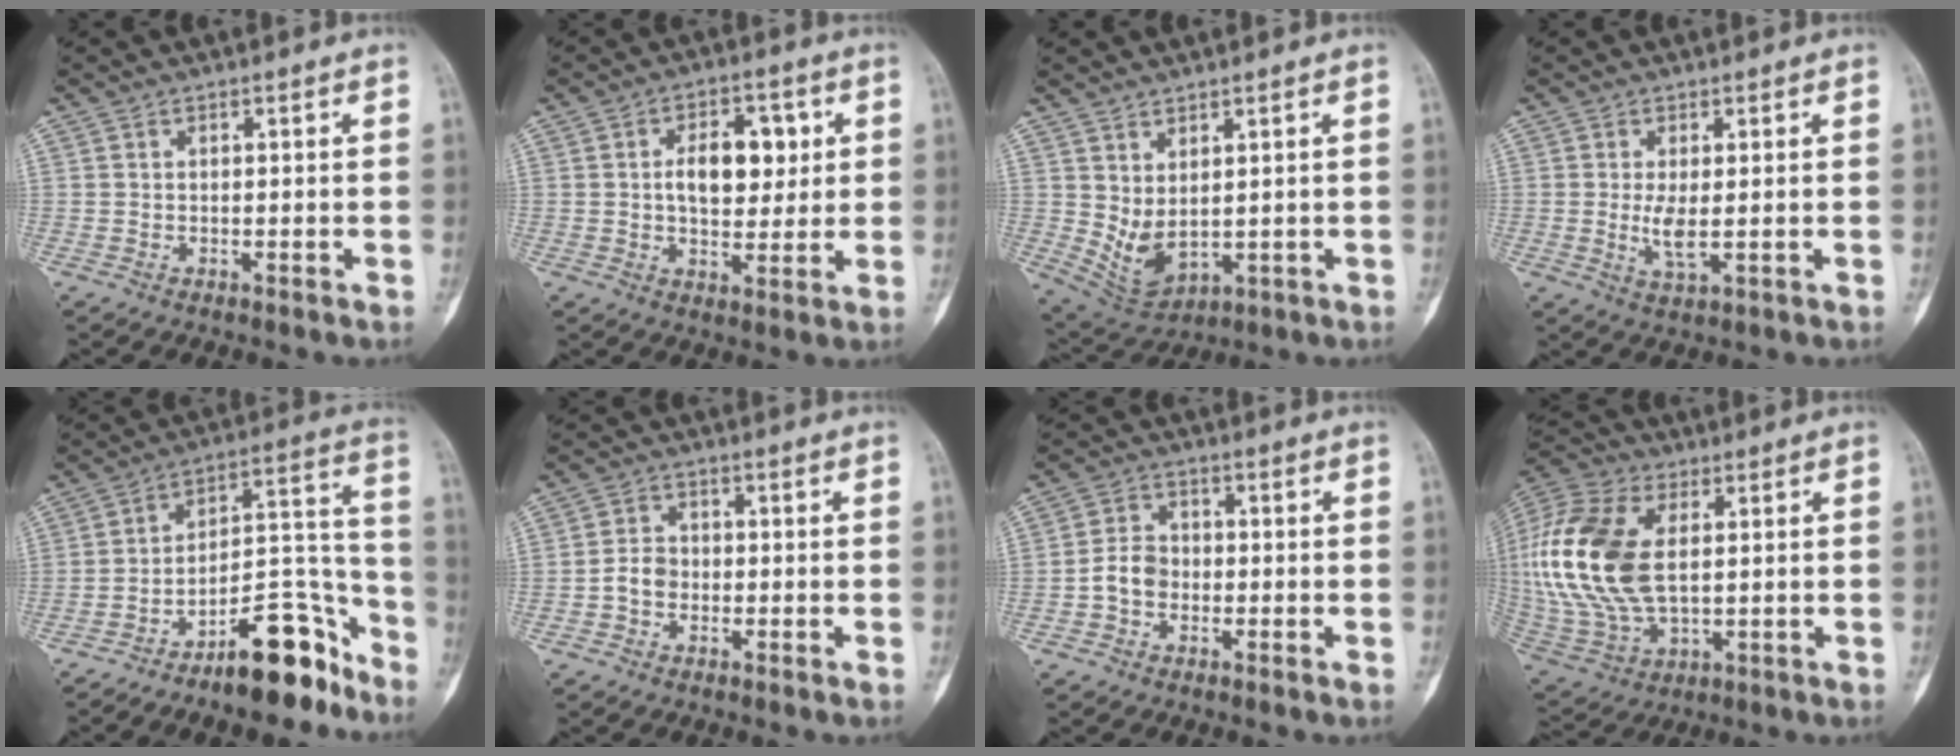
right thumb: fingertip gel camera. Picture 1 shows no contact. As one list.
[{"total": 10.2, "force": [1.9, 6.0, 8.0], "torque": [-0.087, -0.002, 0.031]}, {"total": 7.0, "force": [1.4, 3.8, 5.7], "torque": [-0.096, -0.020, 0.050]}, {"total": 3.9, "force": [0.1, 1.3, 3.6], "torque": [-0.075, -0.012, 0.005]}, {"total": 15.8, "force": [-11.0, 5.6, 9.8], "torque": [-0.102, 0.116, -0.178]}, {"total": 3.6, "force": [-1.1, 2.9, 2.0], "torque": [-0.026, 0.013, -0.027]}, {"total": 5.0, "force": [-1.4, 3.9, 2.8], "torque": [-0.040, 0.021, -0.034]}, {"total": 21.2, "force": [2.6, 12.3, 17.1], "torque": [-0.374, -0.006, 0.050]}]